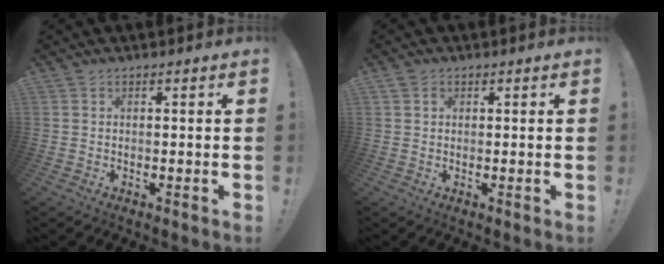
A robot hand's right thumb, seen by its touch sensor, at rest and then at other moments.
{"total": 1.5, "force": [0.7, 1.2, 0.5], "torque": [-0.005, 0.001, 0.013]}